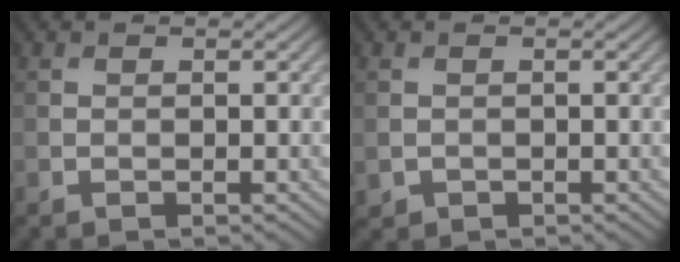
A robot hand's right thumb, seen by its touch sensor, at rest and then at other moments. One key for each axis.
{"total": 0.9, "fx": -0.2, "fy": 0.8, "fz": -0.4, "tx": 0.007, "ty": -0.004, "tz": -0.003}